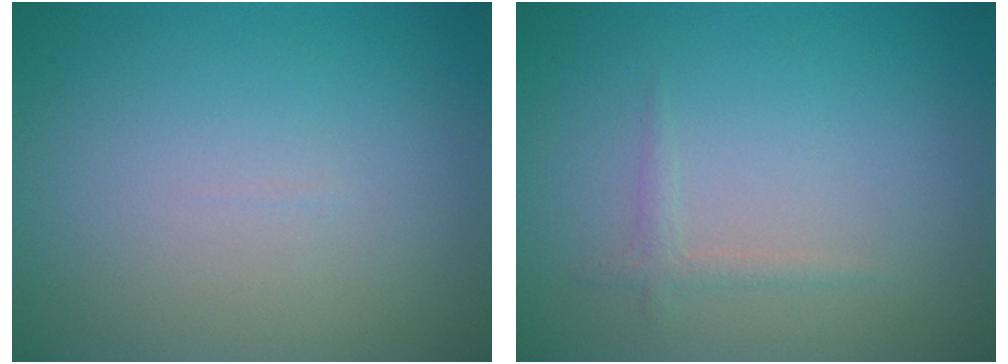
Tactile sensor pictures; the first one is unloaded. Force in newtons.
{"total": 0.9, "press": 0.9, "slide": 0.0}